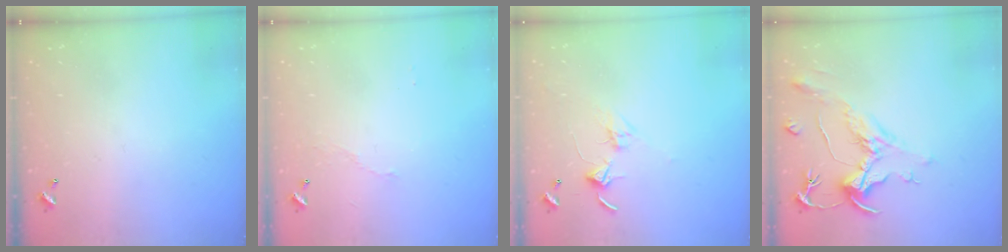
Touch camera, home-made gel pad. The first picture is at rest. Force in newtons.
{"total": 2.9, "press": 2.8, "slide": 0.6}
{"total": 2.8, "press": 2.8, "slide": 0.2}
{"total": 2.2, "press": 1.7, "slide": 1.3}